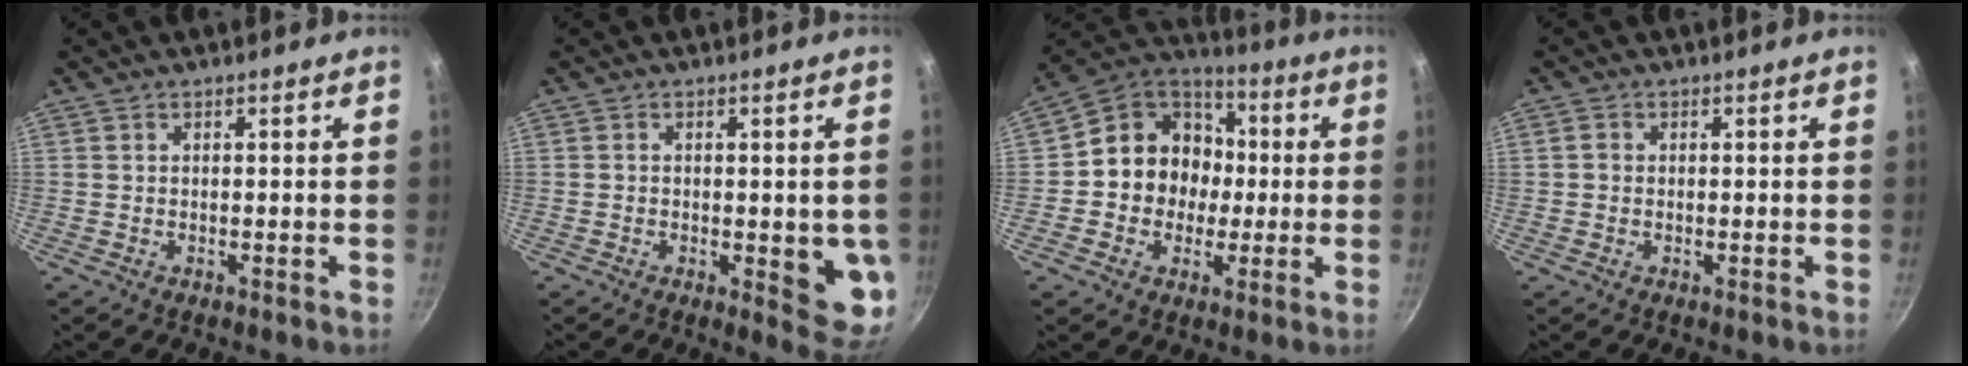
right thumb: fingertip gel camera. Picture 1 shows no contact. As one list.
[{"total": 8.2, "force": [-1.1, 3.1, 7.5], "torque": [-0.068, -0.013, -0.011]}, {"total": 14.6, "force": [-0.3, 13.0, 6.7], "torque": [-0.067, 0.031, -0.020]}, {"total": 1.2, "force": [0.0, 1.1, 0.5], "torque": [-0.010, 0.005, -0.002]}]